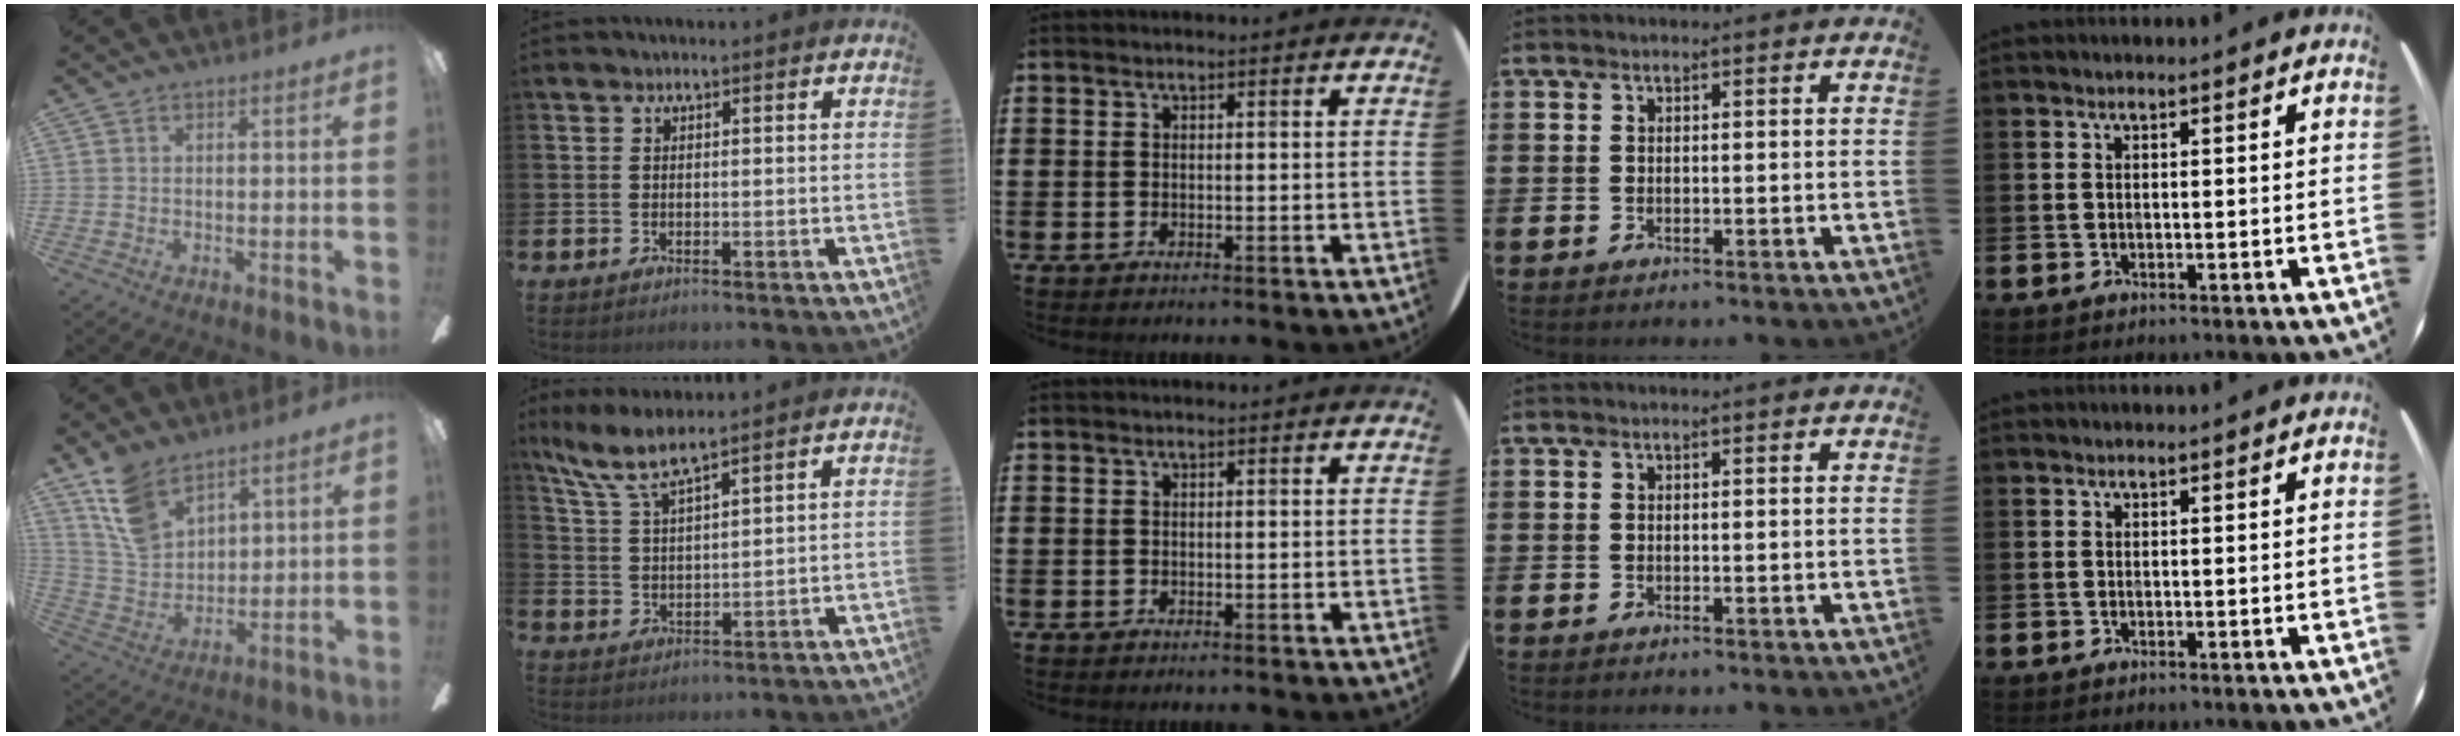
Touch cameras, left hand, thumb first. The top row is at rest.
{"thumb": {"total": 12.0, "force": [9.0, 6.6, 4.5], "torque": [-0.107, -0.037, 0.179]}, "index": {"total": 6.6, "force": [5.8, 0.8, 3.1], "torque": [-0.081, -0.022, 0.102]}}